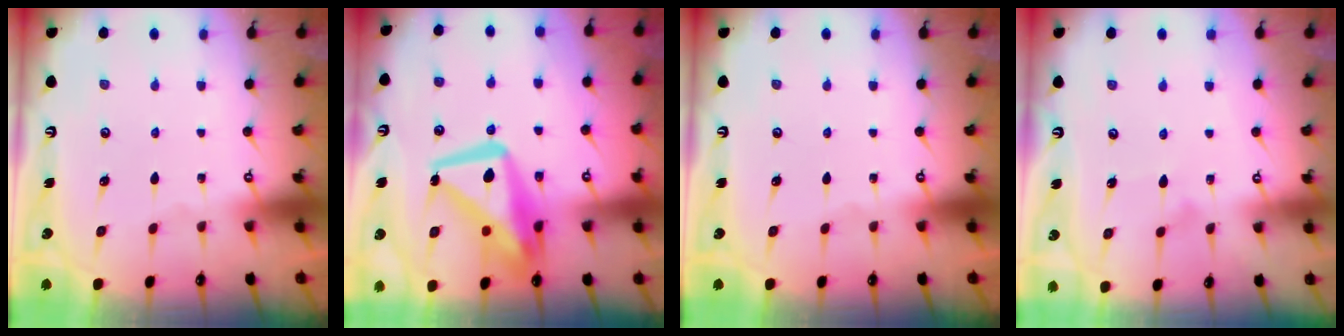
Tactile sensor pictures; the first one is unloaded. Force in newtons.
{"total": 15.5, "press": 15.4, "slide": 1.7}
{"total": 0.0}
{"total": 6.1, "press": 6.1, "slide": 0.4}